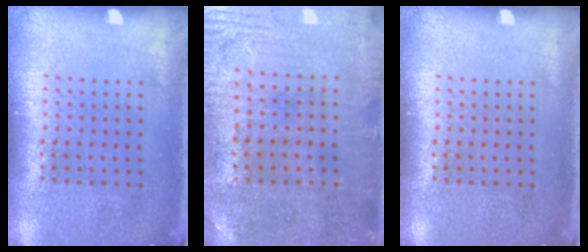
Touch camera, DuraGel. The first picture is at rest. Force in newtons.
{"total": 1.0, "press": 0.8, "slide": 0.6}
{"total": 0.0}